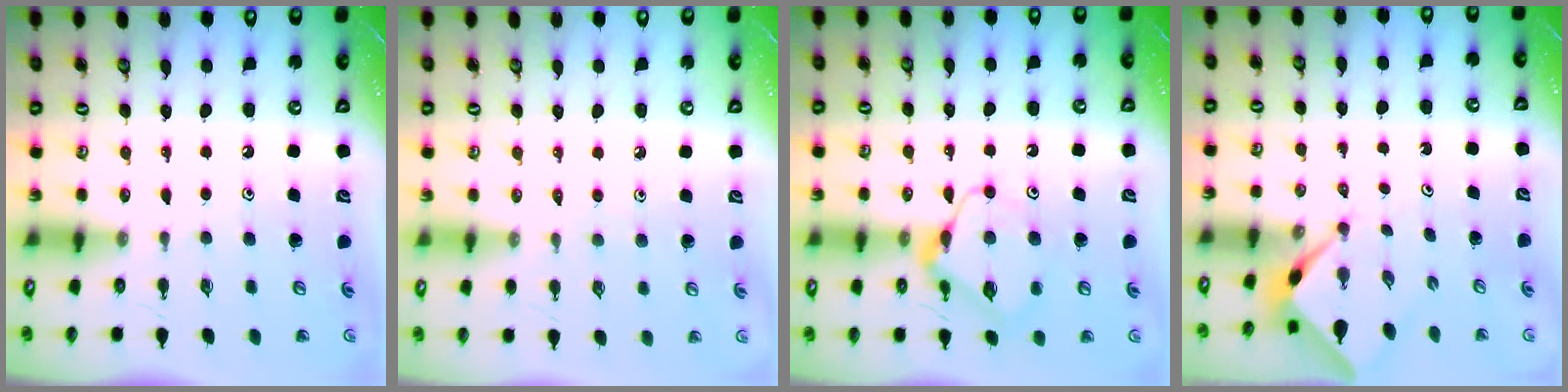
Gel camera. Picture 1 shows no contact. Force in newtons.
{"total": 2.6, "press": 2.6, "slide": 0.5}
{"total": 10.8, "press": 10.8, "slide": 0.3}
{"total": 2.2, "press": 2.2, "slide": 0.3}